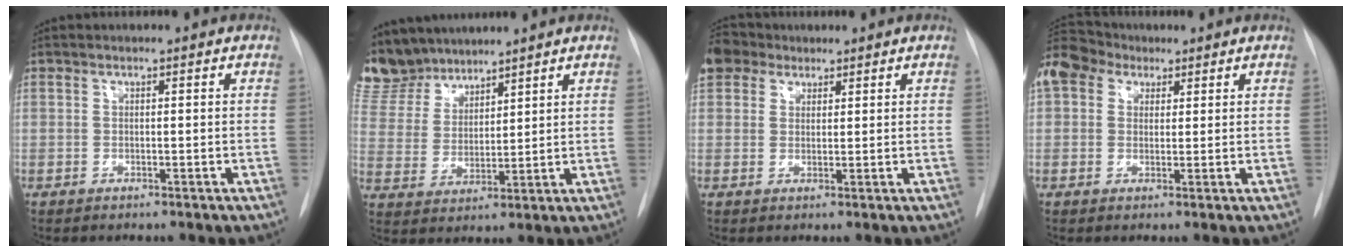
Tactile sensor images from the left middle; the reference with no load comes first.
{"total": 11.0, "force": [10.0, 4.0, 1.9], "torque": [-0.050, 0.012, 0.212]}
{"total": 5.4, "force": [4.1, 3.3, 0.8], "torque": [-0.020, 0.023, 0.081]}
{"total": 13.7, "force": [8.1, 9.4, 5.9], "torque": [-0.164, 0.071, 0.152]}